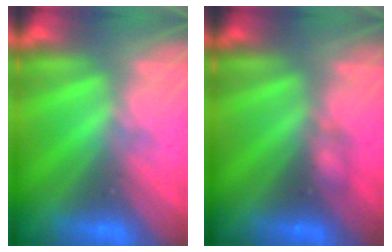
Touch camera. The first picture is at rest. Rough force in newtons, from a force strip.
{"total": 2.2}